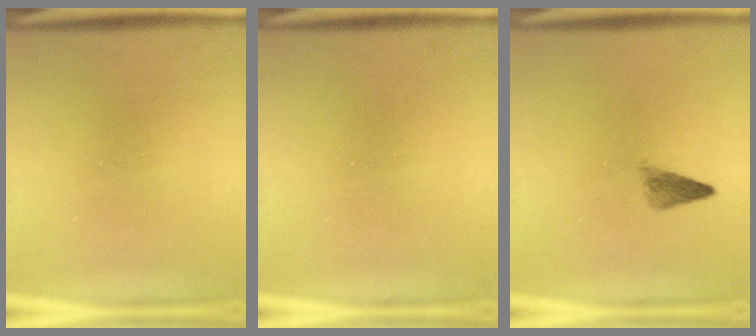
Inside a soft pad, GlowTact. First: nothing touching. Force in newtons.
{"total": 0.0}
{"total": 2.1}